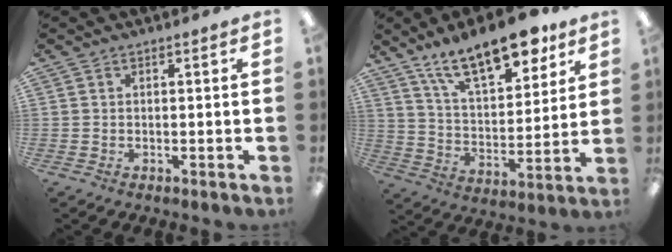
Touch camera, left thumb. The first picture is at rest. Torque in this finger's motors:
{"motor_torque": [0.52, 0.48, 1.61, -1.17, 0.12]}